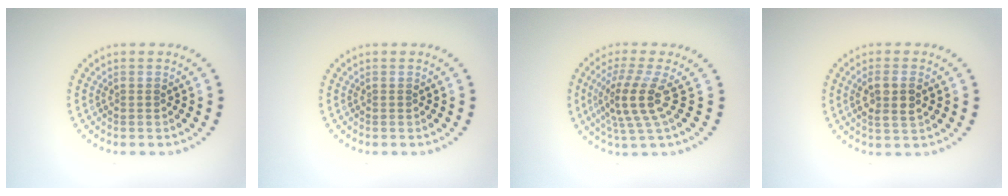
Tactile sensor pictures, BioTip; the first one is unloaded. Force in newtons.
{"total": 0.0}
{"total": 4.0, "press": 3.0, "slide": 2.7}
{"total": 2.7, "press": 2.6, "slide": 0.8}